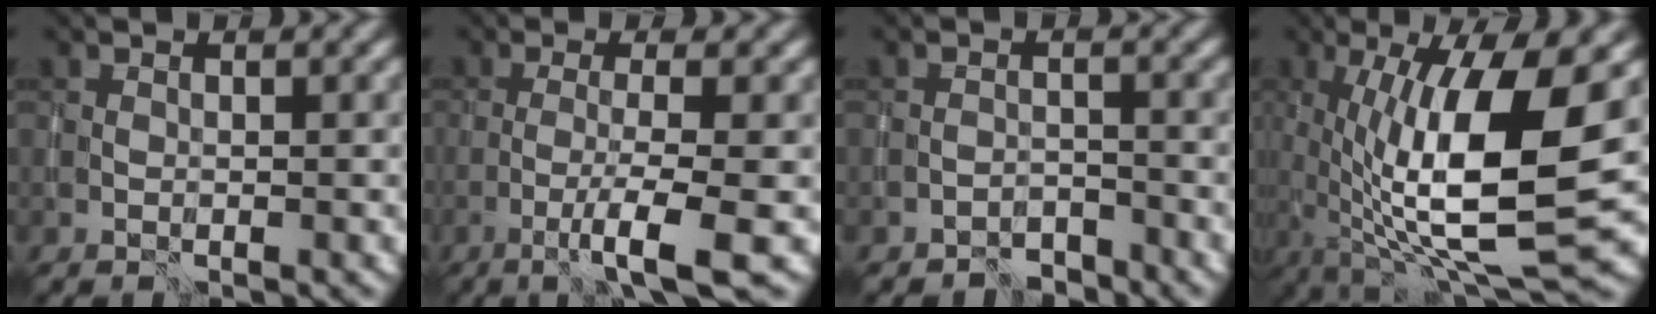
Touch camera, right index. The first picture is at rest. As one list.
[{"total": 5.4, "force": [-2.3, 0.6, 4.8], "torque": [-0.069, 0.001, -0.050]}, {"total": 2.1, "force": [-2.0, 0.4, -0.4], "torque": [0.011, 0.008, -0.038]}, {"total": 12.7, "force": [0.1, 3.6, 12.1], "torque": [-0.201, -0.013, 0.003]}]